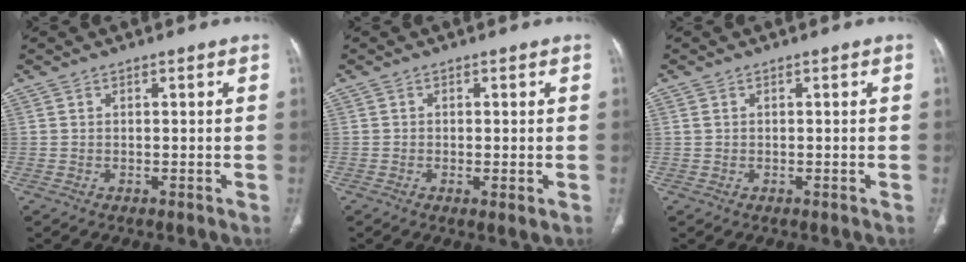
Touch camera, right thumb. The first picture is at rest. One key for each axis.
{"total": 1.8, "fx": -0.4, "fy": 0.4, "fz": 1.7, "tx": -0.037, "ty": -0.008, "tz": -0.009}
{"total": 0.8, "fx": 0.3, "fy": 0.6, "fz": 0.4, "tx": -0.009, "ty": 0.006, "tz": 0.009}